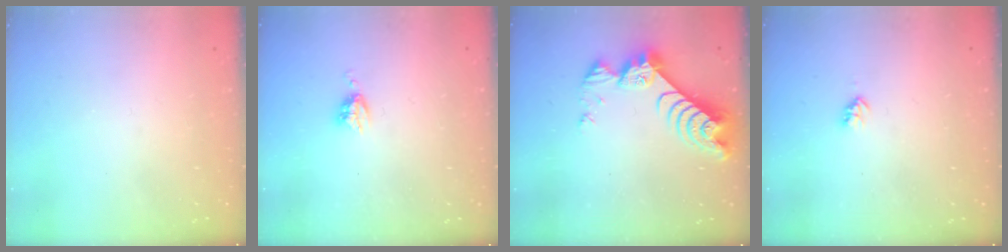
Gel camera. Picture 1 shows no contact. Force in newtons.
{"total": 4.0, "press": 3.9, "slide": 0.5}
{"total": 9.9, "press": 9.9, "slide": 0.9}
{"total": 3.0, "press": 2.9, "slide": 0.4}